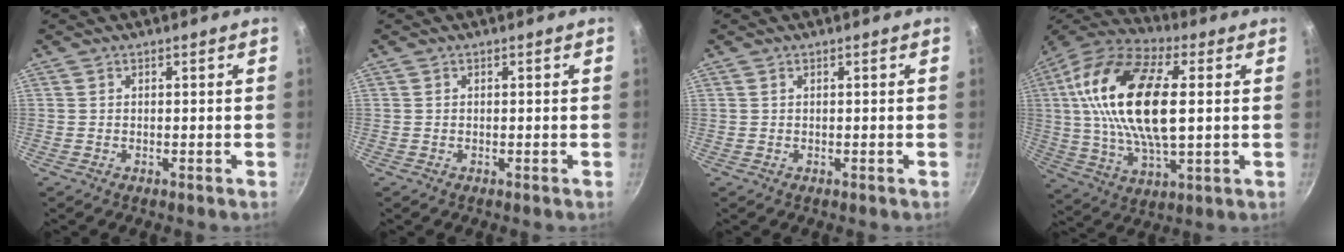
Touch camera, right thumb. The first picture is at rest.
{"total": 0.0}
{"total": 0.0}
{"total": 23.6, "force": [3.5, 10.9, 20.6], "torque": [-0.393, 0.011, 0.050]}